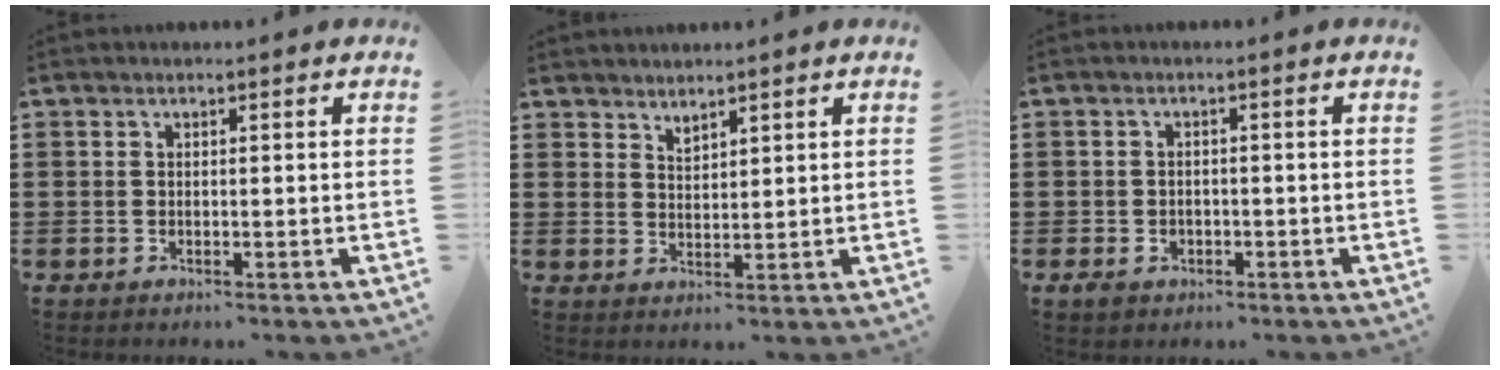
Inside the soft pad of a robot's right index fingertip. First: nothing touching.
{"total": 2.2, "force": [2.1, 0.2, -0.4], "torque": [0.002, 0.000, 0.043]}
{"total": 1.6, "force": [-0.8, 1.2, 0.5], "torque": [-0.014, 0.001, -0.020]}